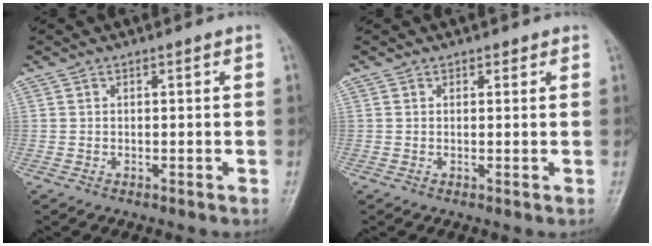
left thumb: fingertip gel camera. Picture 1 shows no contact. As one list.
[{"total": 1.0, "force": [0.7, 0.7, 0.2], "torque": [0.009, -0.003, 0.004]}]